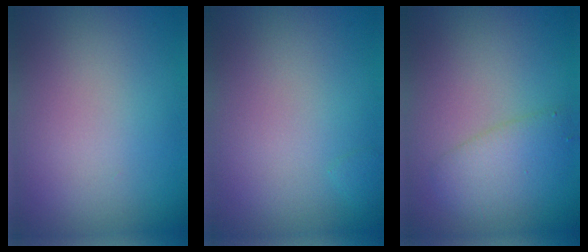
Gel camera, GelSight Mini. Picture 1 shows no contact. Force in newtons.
{"total": 0.5, "press": 0.5, "slide": 0.0}
{"total": 2.8, "press": 2.8, "slide": 0.1}